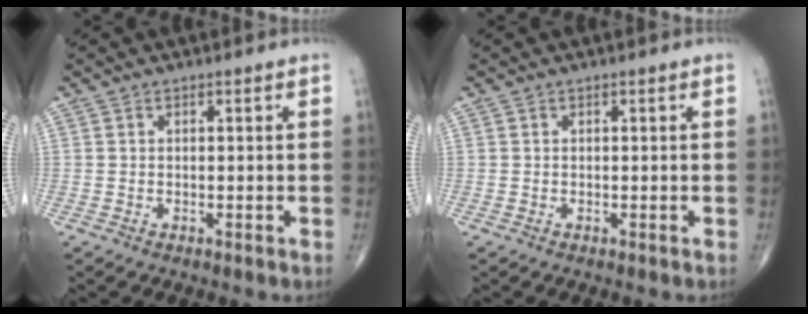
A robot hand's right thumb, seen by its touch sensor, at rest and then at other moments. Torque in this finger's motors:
{"motor_torque": [0.01, 0.01, 0.00, 0.00, 0.00]}